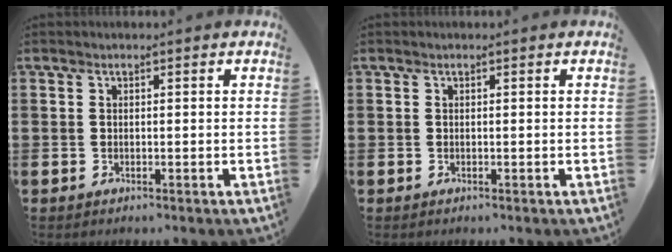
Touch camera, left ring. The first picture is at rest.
{"total": 0.0}